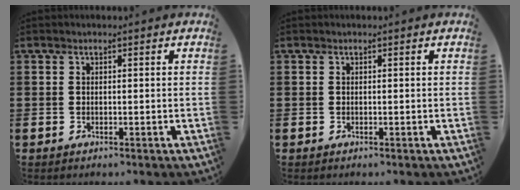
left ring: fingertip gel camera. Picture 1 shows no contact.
{"total": 0.0}